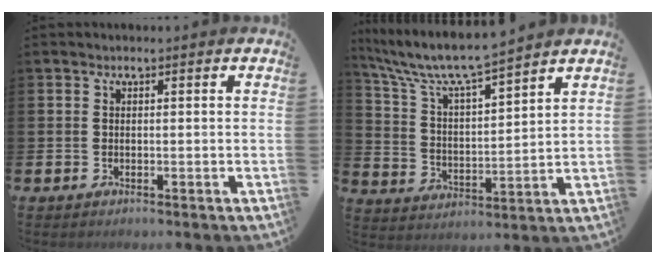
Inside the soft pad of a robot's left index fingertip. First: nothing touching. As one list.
[{"total": 9.0, "force": [8.3, 1.1, 3.2], "torque": [-0.101, -0.050, 0.145]}]